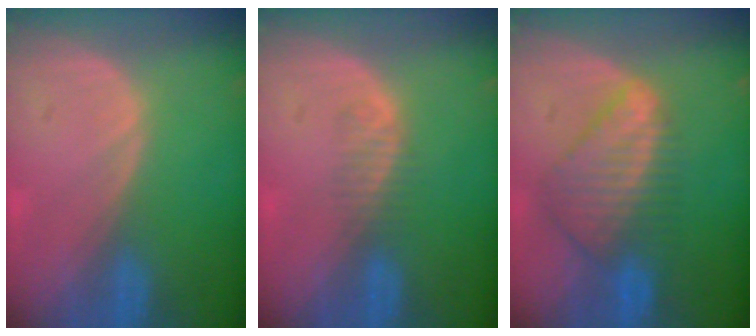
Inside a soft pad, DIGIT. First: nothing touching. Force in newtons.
{"total": 1.9, "press": 1.6, "slide": 1.0}
{"total": 8.5, "press": 7.4, "slide": 4.2}